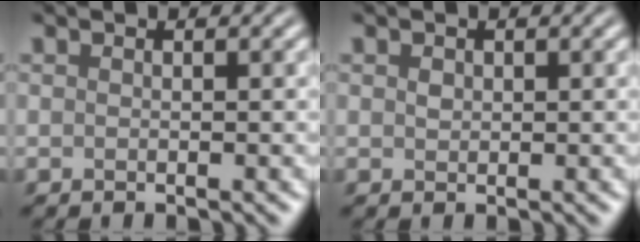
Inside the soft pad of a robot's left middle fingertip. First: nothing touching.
{"total": 0.7, "force": [0.2, 0.5, 0.3], "torque": [-0.010, 0.000, 0.005]}